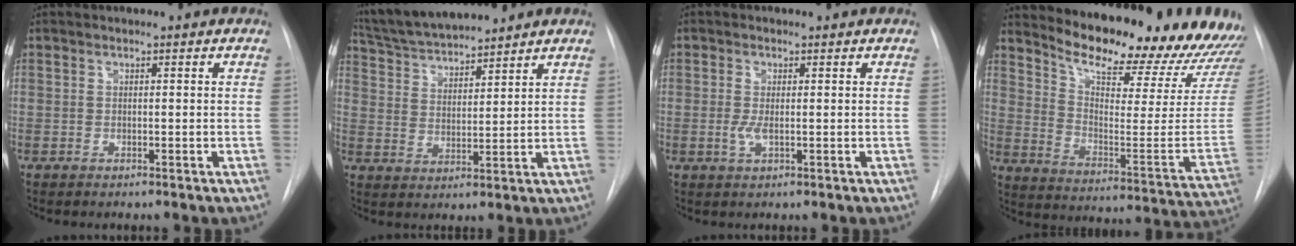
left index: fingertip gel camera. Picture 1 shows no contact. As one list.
[{"total": 11.3, "force": [10.5, 0.9, 3.9], "torque": [-0.076, 0.022, 0.195]}, {"total": 2.0, "force": [-0.1, 0.7, 1.9], "torque": [-0.044, -0.003, 0.002]}, {"total": 23.7, "force": [21.6, 4.1, 9.0], "torque": [-0.140, -0.086, 0.285]}]